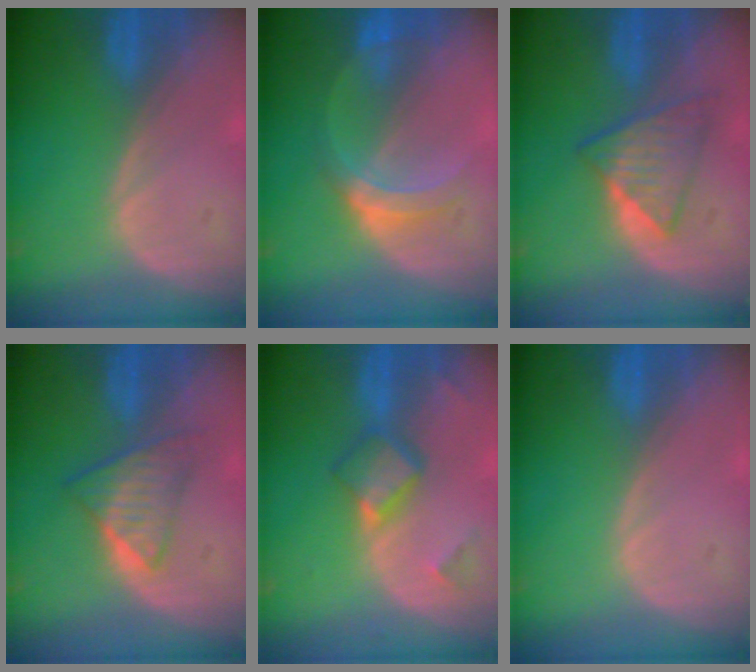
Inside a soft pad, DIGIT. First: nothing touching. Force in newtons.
{"total": 5.3, "press": 4.9, "slide": 1.9}
{"total": 5.9, "press": 5.8, "slide": 1.1}
{"total": 6.0, "press": 5.2, "slide": 3.1}
{"total": 5.7, "press": 5.0, "slide": 2.8}
{"total": 0.0}